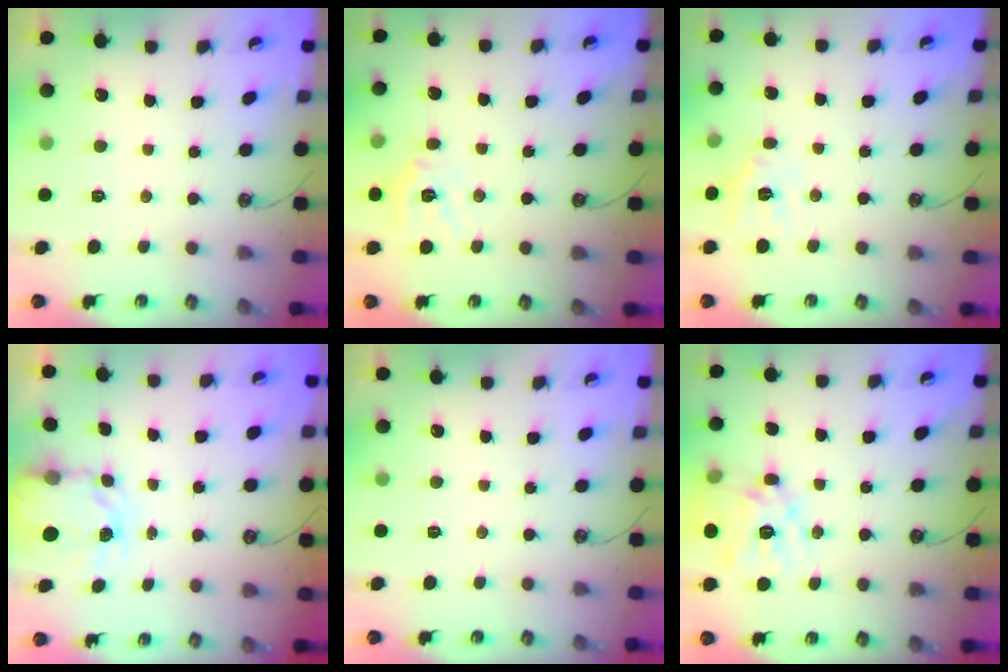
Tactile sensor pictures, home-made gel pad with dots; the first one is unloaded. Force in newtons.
{"total": 12.7, "press": 12.6, "slide": 2.0}
{"total": 9.5, "press": 9.5, "slide": 0.9}
{"total": 3.9, "press": 3.9, "slide": 0.3}
{"total": 0.0}
{"total": 16.8, "press": 16.7, "slide": 1.5}